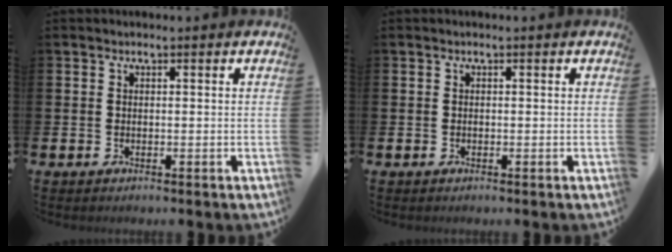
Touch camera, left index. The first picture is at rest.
{"total": 0.0}